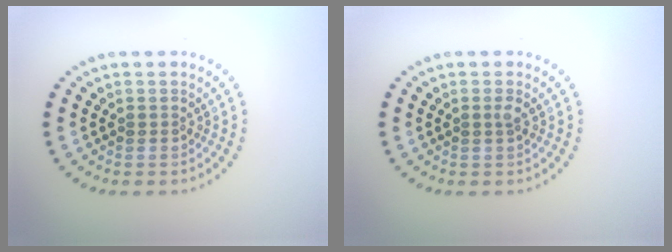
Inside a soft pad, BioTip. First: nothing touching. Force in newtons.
{"total": 0.6, "press": 0.5, "slide": 0.4}